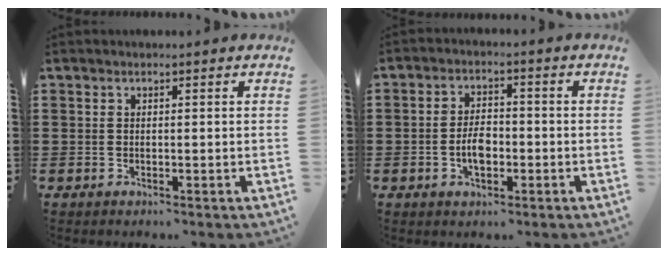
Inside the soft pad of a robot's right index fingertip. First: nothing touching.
{"total": 4.3, "force": [-1.1, 2.4, 3.4], "torque": [-0.060, 0.002, -0.024]}